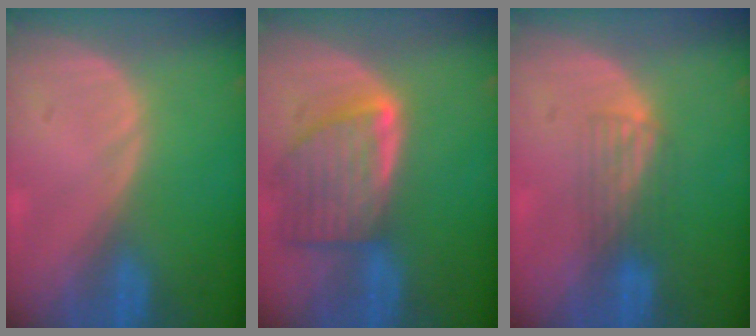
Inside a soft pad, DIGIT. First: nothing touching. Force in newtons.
{"total": 8.1, "press": 7.4, "slide": 3.3}
{"total": 3.2, "press": 3.0, "slide": 1.2}